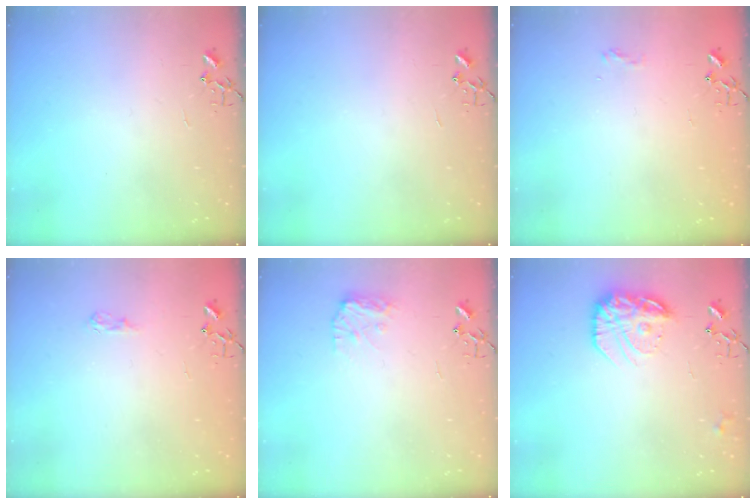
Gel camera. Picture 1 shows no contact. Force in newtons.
{"total": 0.0}
{"total": 6.3, "press": 6.3, "slide": 0.8}
{"total": 6.9, "press": 6.9, "slide": 0.8}
{"total": 8.7, "press": 8.7, "slide": 0.5}
{"total": 14.9, "press": 14.9, "slide": 0.7}